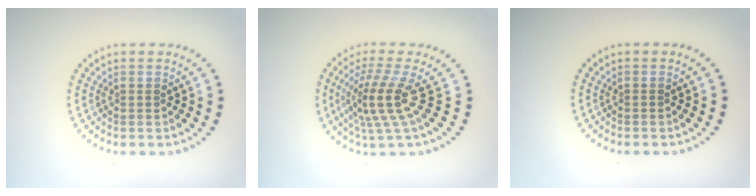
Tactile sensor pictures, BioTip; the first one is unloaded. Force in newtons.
{"total": 4.1, "press": 2.8, "slide": 3.0}
{"total": 0.0}